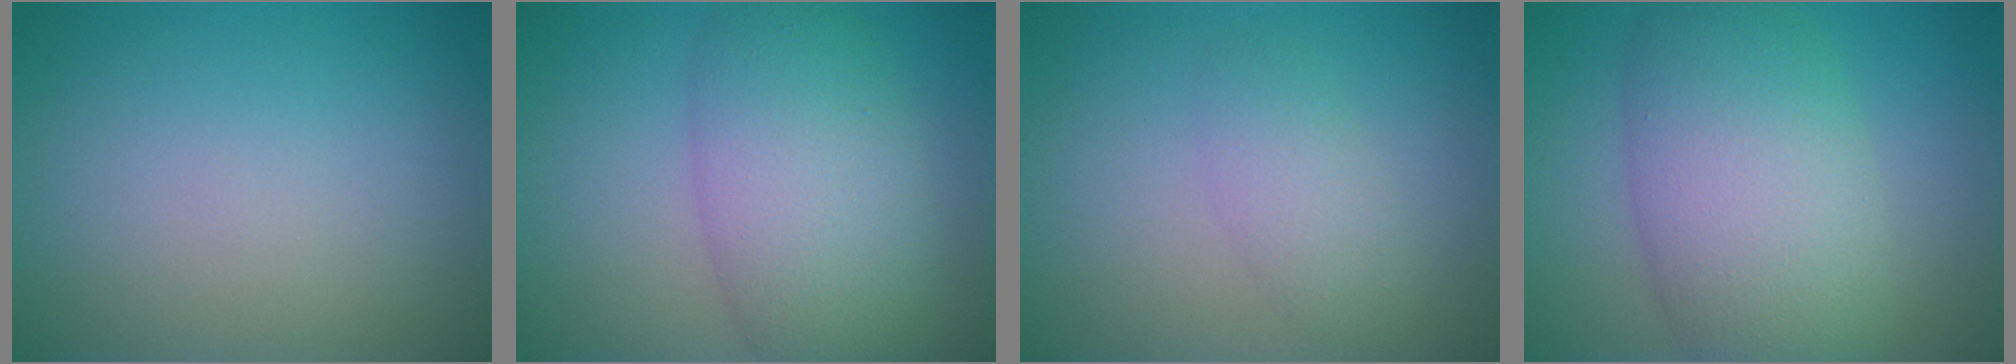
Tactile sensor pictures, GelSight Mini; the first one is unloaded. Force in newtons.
{"total": 7.4, "press": 7.4, "slide": 0.2}
{"total": 2.2, "press": 2.2, "slide": 0.1}
{"total": 8.9, "press": 8.9, "slide": 0.5}